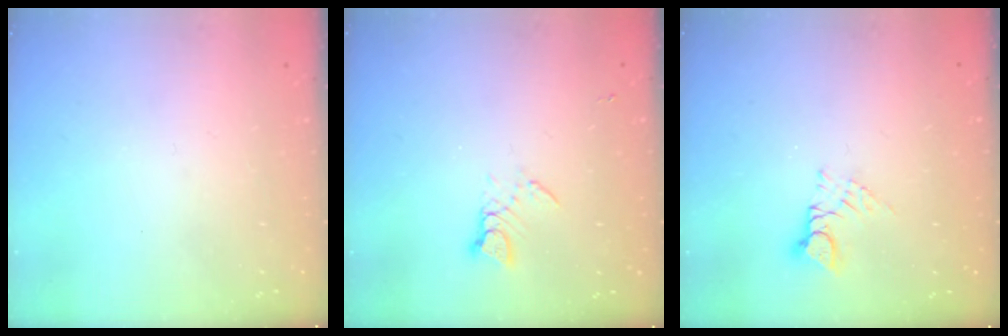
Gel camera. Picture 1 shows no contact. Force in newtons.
{"total": 3.7, "press": 3.7, "slide": 0.4}
{"total": 5.2, "press": 5.2, "slide": 0.3}